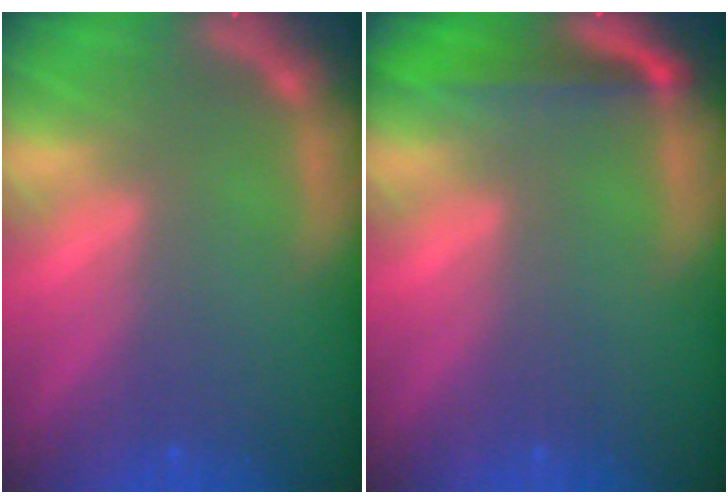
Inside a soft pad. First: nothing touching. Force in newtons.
{"total": 3.5}